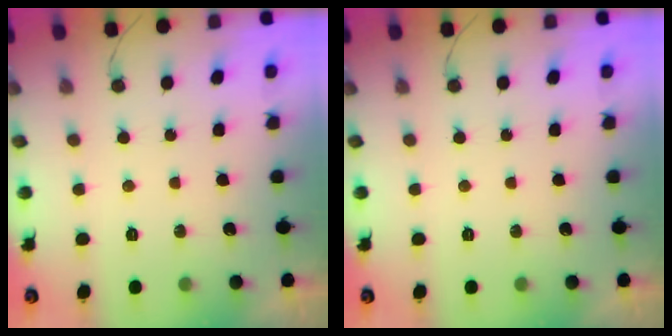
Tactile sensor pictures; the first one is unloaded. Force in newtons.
{"total": 0.0}